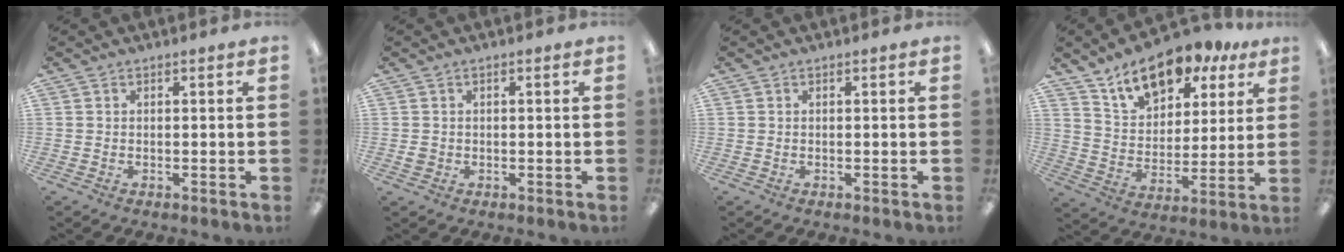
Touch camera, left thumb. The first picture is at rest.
{"total": 1.6, "force": [-0.1, 1.5, 0.6], "torque": [-0.012, 0.004, -0.004]}
{"total": 0.0}
{"total": 13.5, "force": [10.3, 6.8, 5.5], "torque": [-0.084, -0.060, 0.187]}